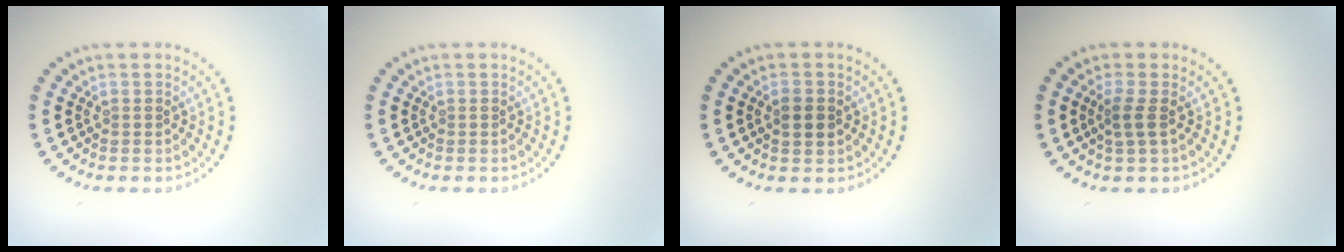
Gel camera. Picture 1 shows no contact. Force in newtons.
{"total": 0.0}
{"total": 2.3, "press": 2.3, "slide": 0.0}
{"total": 1.5, "press": 1.2, "slide": 0.9}